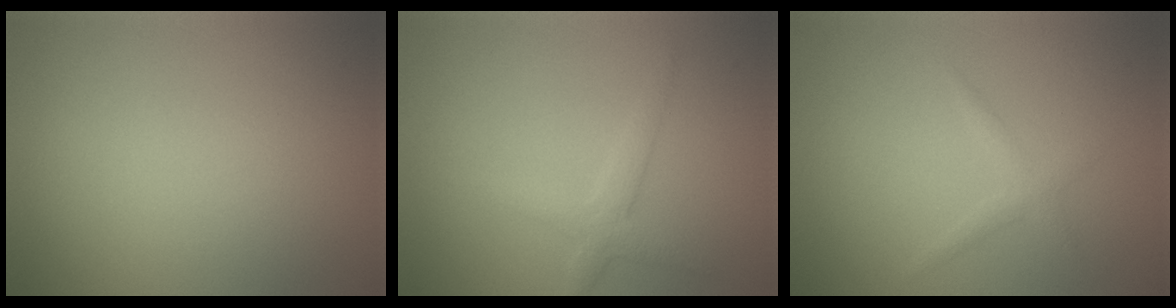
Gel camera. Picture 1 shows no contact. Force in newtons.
{"total": 2.2, "press": 2.2, "slide": 0.1}
{"total": 1.2, "press": 1.2, "slide": 0.1}